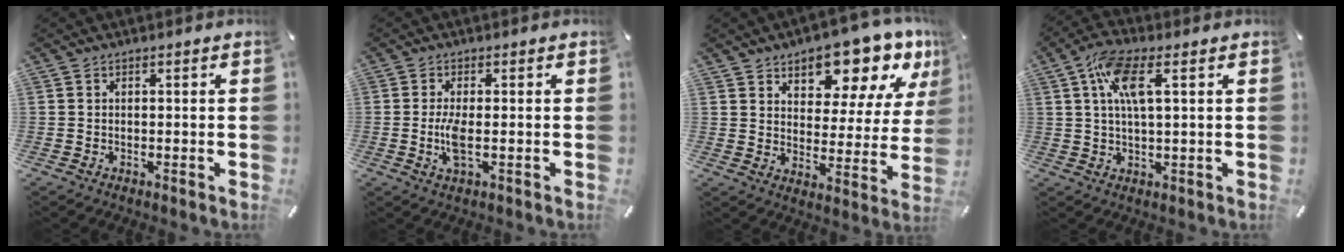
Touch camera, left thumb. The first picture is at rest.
{"total": 5.2, "force": [-0.5, 1.4, 5.0], "torque": [-0.116, -0.014, -0.016]}
{"total": 14.0, "force": [11.4, 6.1, 5.3], "torque": [-0.074, -0.091, 0.195]}
{"total": 9.5, "force": [3.3, 3.0, 8.4], "torque": [-0.173, 0.004, 0.058]}